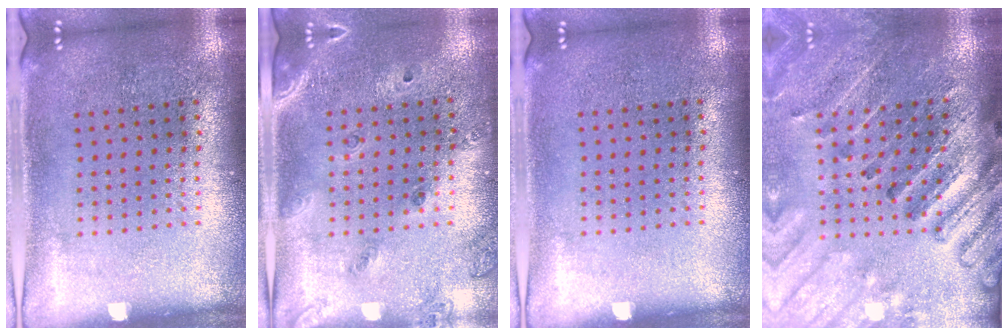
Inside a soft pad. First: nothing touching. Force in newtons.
{"total": 1.5, "press": 1.3, "slide": 0.7}
{"total": 0.0}
{"total": 2.7, "press": 2.7, "slide": 0.3}